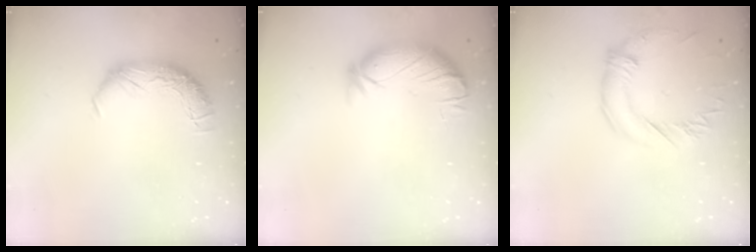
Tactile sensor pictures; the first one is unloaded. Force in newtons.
{"total": 3.7, "press": 3.1, "slide": 2.0}
{"total": 1.3, "press": 0.3, "slide": 1.3}